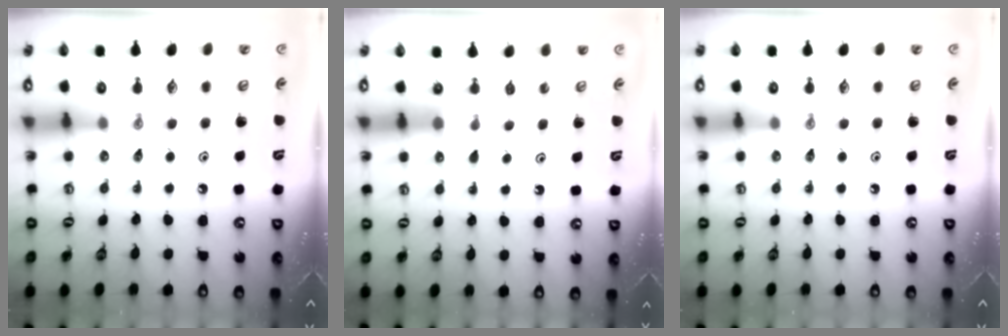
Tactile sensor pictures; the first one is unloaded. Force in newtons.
{"total": 3.2, "press": 3.2, "slide": 0.5}
{"total": 0.0}